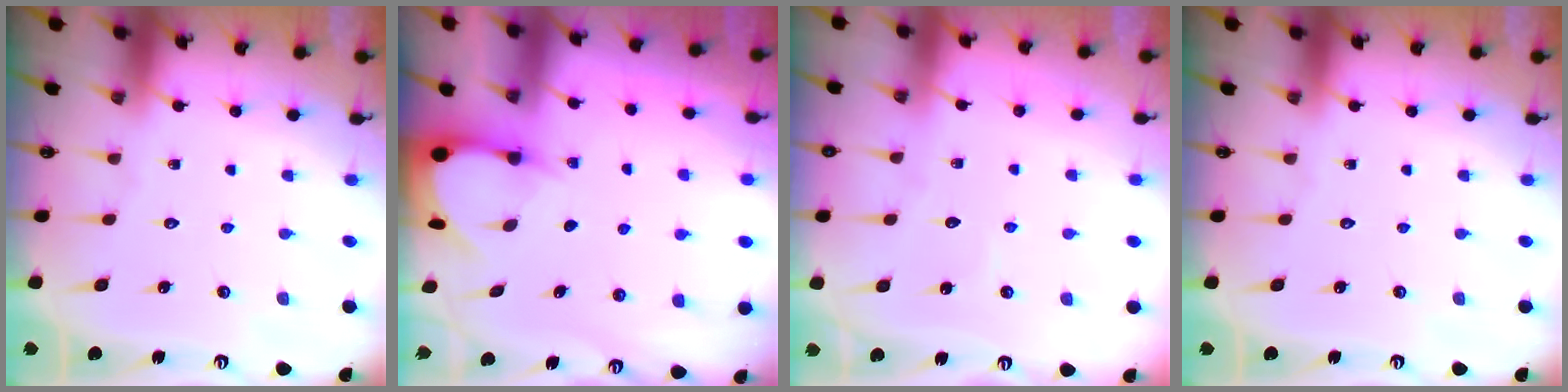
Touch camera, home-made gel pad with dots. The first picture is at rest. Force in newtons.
{"total": 3.5, "press": 3.5, "slide": 0.4}
{"total": 2.8, "press": 2.8, "slide": 0.3}
{"total": 0.0}